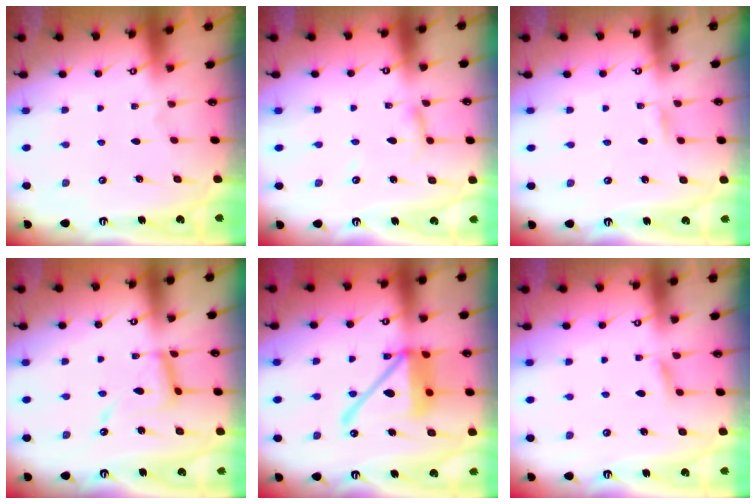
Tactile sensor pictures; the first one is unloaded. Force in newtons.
{"total": 4.0, "press": 4.0, "slide": 0.4}
{"total": 1.1, "press": 1.1, "slide": 0.1}
{"total": 11.5, "press": 11.5, "slide": 1.0}
{"total": 17.5, "press": 17.4, "slide": 2.1}
{"total": 5.5, "press": 5.4, "slide": 0.9}